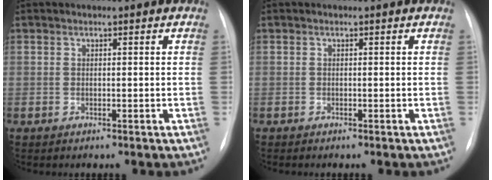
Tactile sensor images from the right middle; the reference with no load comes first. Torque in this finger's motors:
{"motor_torque": [0.45, -0.49, 0.05, 0.02]}